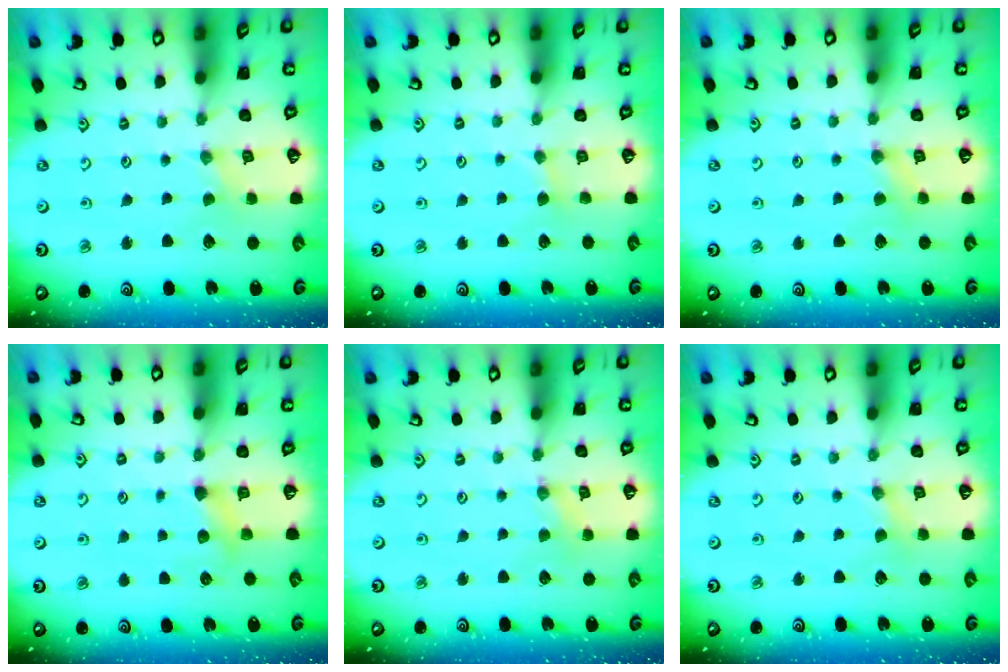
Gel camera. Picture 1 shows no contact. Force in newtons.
{"total": 1.6, "press": 1.5, "slide": 0.2}
{"total": 2.8, "press": 2.7, "slide": 0.6}
{"total": 3.8, "press": 3.7, "slide": 0.5}
{"total": 1.4, "press": 1.4, "slide": 0.3}
{"total": 1.5, "press": 1.5, "slide": 0.3}